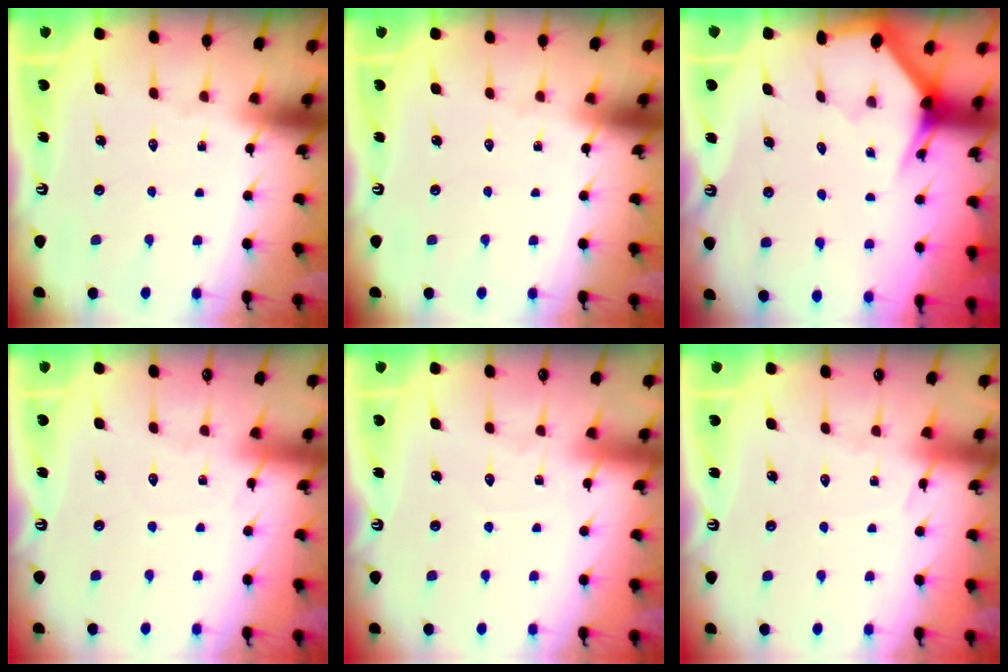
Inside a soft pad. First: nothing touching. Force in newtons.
{"total": 0.0}
{"total": 3.0, "press": 3.0, "slide": 0.1}
{"total": 2.8, "press": 2.8, "slide": 0.4}
{"total": 3.6, "press": 3.6, "slide": 0.4}
{"total": 3.9, "press": 3.8, "slide": 0.6}